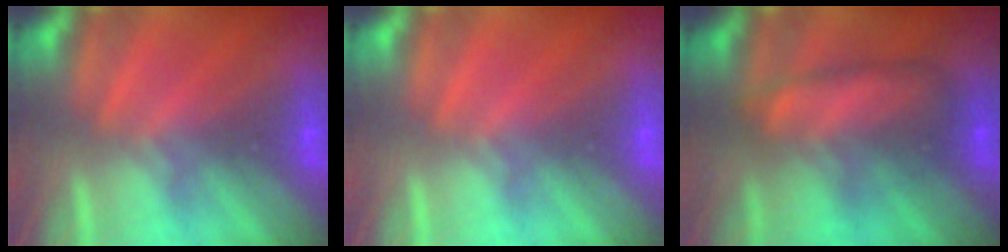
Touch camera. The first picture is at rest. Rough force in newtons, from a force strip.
{"total": 0.0}
{"total": 6.1}